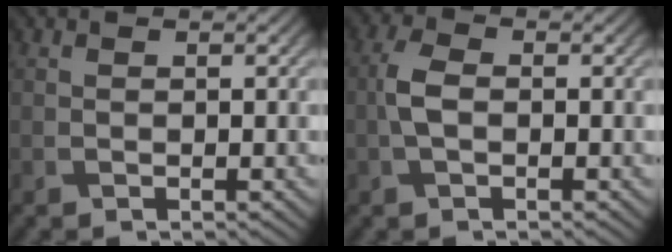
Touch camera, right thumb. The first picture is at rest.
{"total": 3.3, "force": [-0.3, 2.0, 2.6], "torque": [-0.064, 0.006, -0.010]}